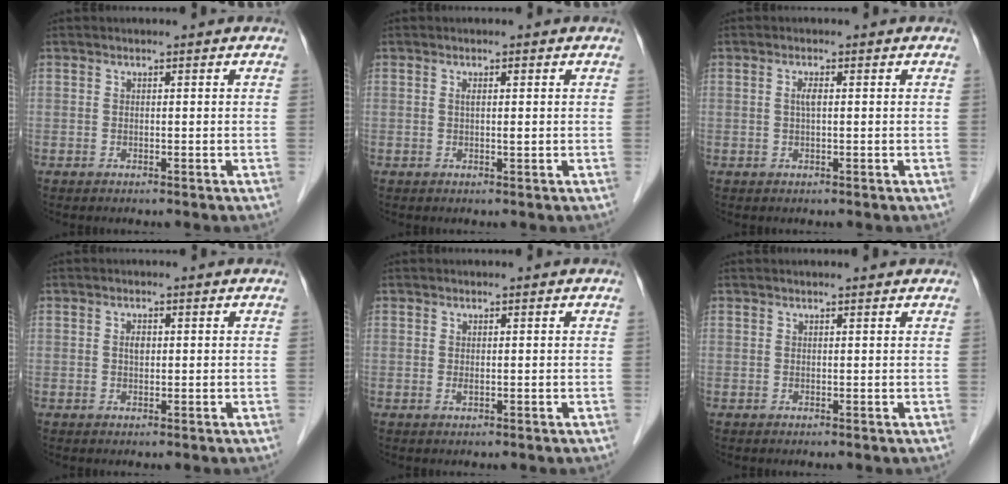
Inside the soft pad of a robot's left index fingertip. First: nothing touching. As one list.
[{"total": 1.5, "force": [0.3, 0.3, 1.4], "torque": [-0.034, 0.007, 0.007]}, {"total": 1.4, "force": [0.2, 0.3, 1.4], "torque": [-0.030, 0.003, 0.003]}, {"total": 1.3, "force": [0.2, 0.8, 1.0], "torque": [-0.020, 0.002, 0.004]}, {"total": 0.6, "force": [0.0, 0.2, 0.6], "torque": [-0.015, -0.003, 0.002]}, {"total": 2.0, "force": [1.9, 0.4, 0.7], "torque": [-0.014, 0.012, 0.019]}]